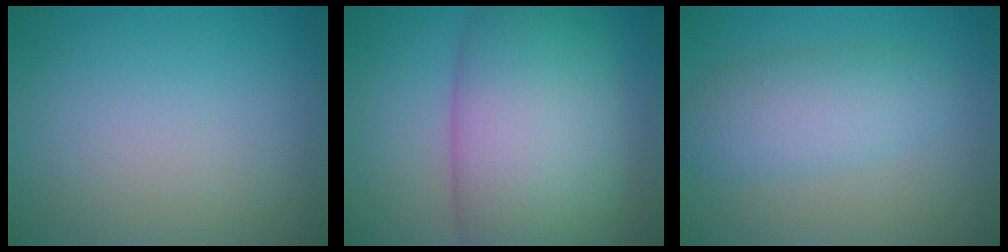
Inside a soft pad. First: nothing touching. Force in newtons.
{"total": 12.5, "press": 12.5, "slide": 0.2}
{"total": 4.4, "press": 4.4, "slide": 0.3}